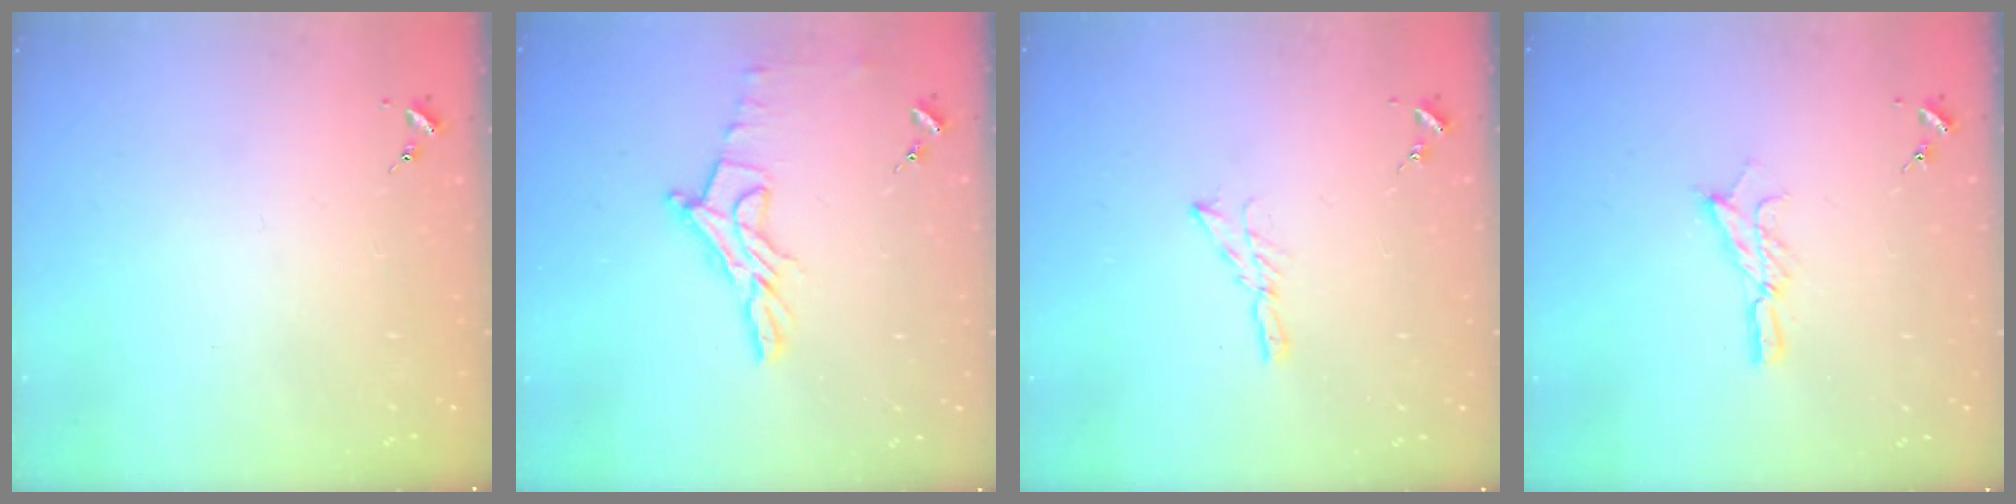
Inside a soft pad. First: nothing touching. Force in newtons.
{"total": 13.3, "press": 13.3, "slide": 1.0}
{"total": 5.4, "press": 5.4, "slide": 0.6}
{"total": 10.1, "press": 10.1, "slide": 0.6}